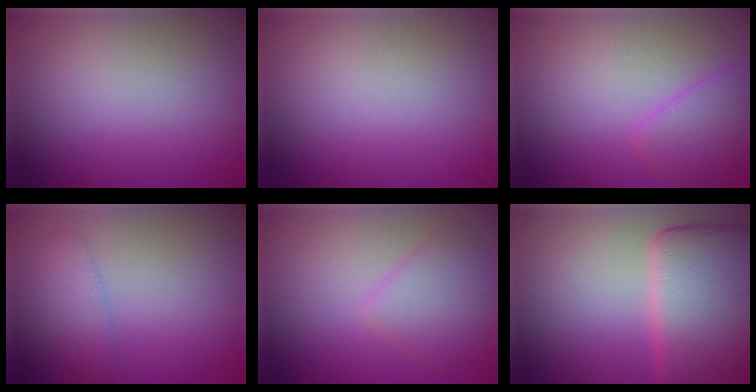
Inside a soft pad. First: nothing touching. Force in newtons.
{"total": 0.0}
{"total": 2.9, "press": 2.9, "slide": 0.1}
{"total": 2.7, "press": 2.7, "slide": 0.2}
{"total": 3.0, "press": 3.0, "slide": 0.2}
{"total": 11.4, "press": 11.4, "slide": 0.5}